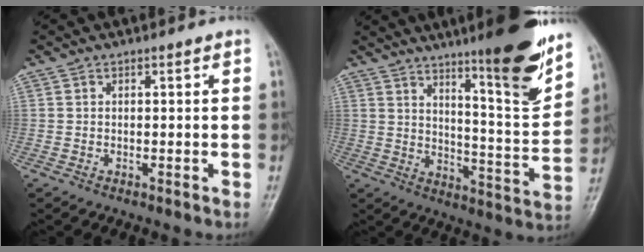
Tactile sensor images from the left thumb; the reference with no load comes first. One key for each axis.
{"total": 16.6, "fx": 11.0, "fy": 2.1, "fz": 12.2, "tx": -0.152, "ty": -0.075, "tz": 0.171}